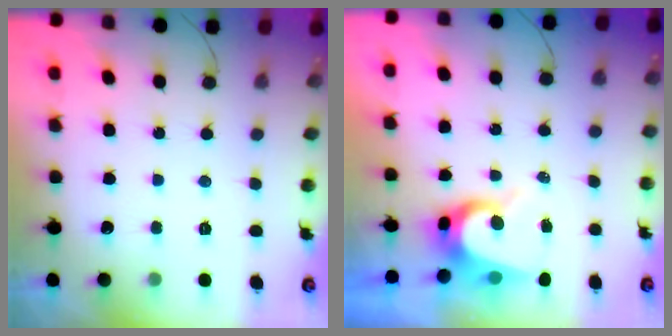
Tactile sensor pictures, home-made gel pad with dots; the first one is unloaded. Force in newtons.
{"total": 6.2, "press": 6.2, "slide": 0.6}